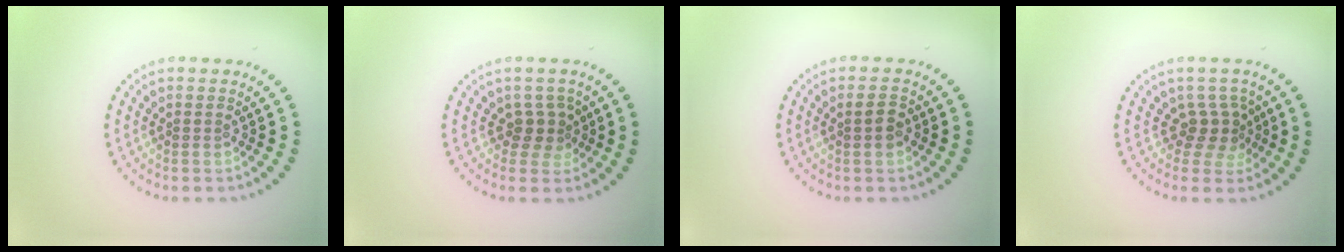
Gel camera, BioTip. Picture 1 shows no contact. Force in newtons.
{"total": 2.0, "press": 1.5, "slide": 1.3}
{"total": 1.7, "press": 1.7, "slide": 0.2}
{"total": 2.7, "press": 1.9, "slide": 1.9}